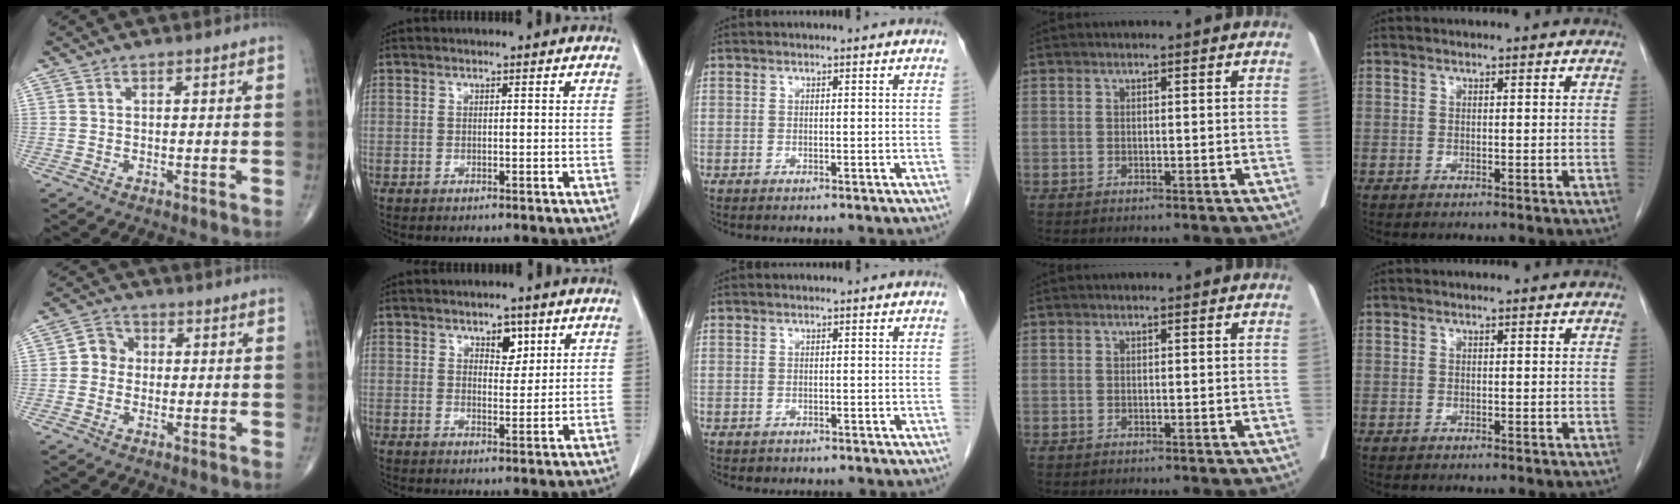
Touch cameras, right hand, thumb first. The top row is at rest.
{"thumb": {"total": 3.9, "force": [-0.2, 3.6, 1.5], "torque": [-0.002, 0.010, -0.015]}, "index": {"total": 3.5, "force": [1.9, 1.9, 2.2], "torque": [-0.028, 0.000, 0.031]}}